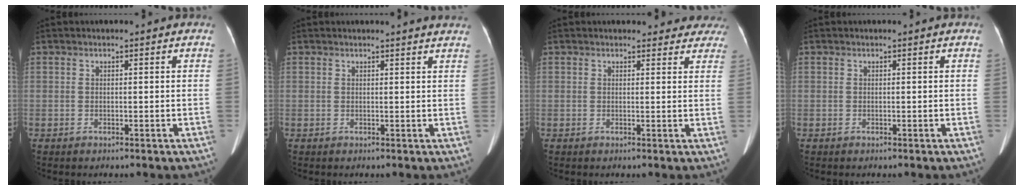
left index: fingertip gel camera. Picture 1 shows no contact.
{"total": 4.5, "force": [4.4, 0.5, 1.0], "torque": [-0.010, 0.001, 0.032]}
{"total": 8.1, "force": [7.4, 3.0, 1.1], "torque": [0.025, 0.000, 0.057]}
{"total": 0.0}